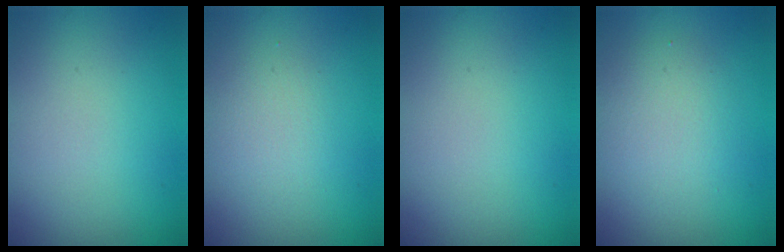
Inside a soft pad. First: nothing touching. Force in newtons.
{"total": 1.7, "press": 1.7, "slide": 0.1}
{"total": 0.0}
{"total": 2.9, "press": 2.9, "slide": 0.2}